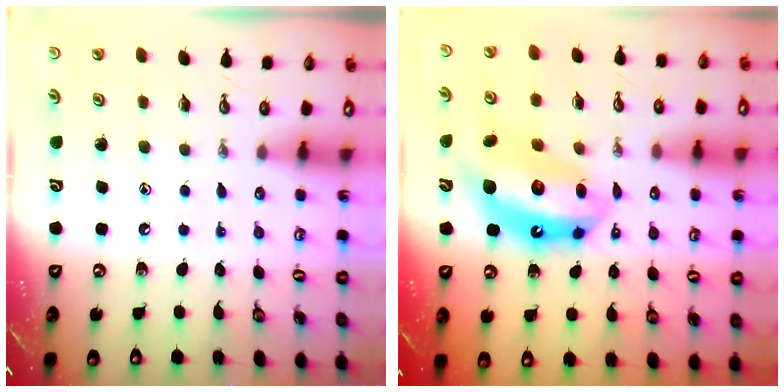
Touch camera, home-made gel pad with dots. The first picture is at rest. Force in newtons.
{"total": 14.3, "press": 14.2, "slide": 1.7}